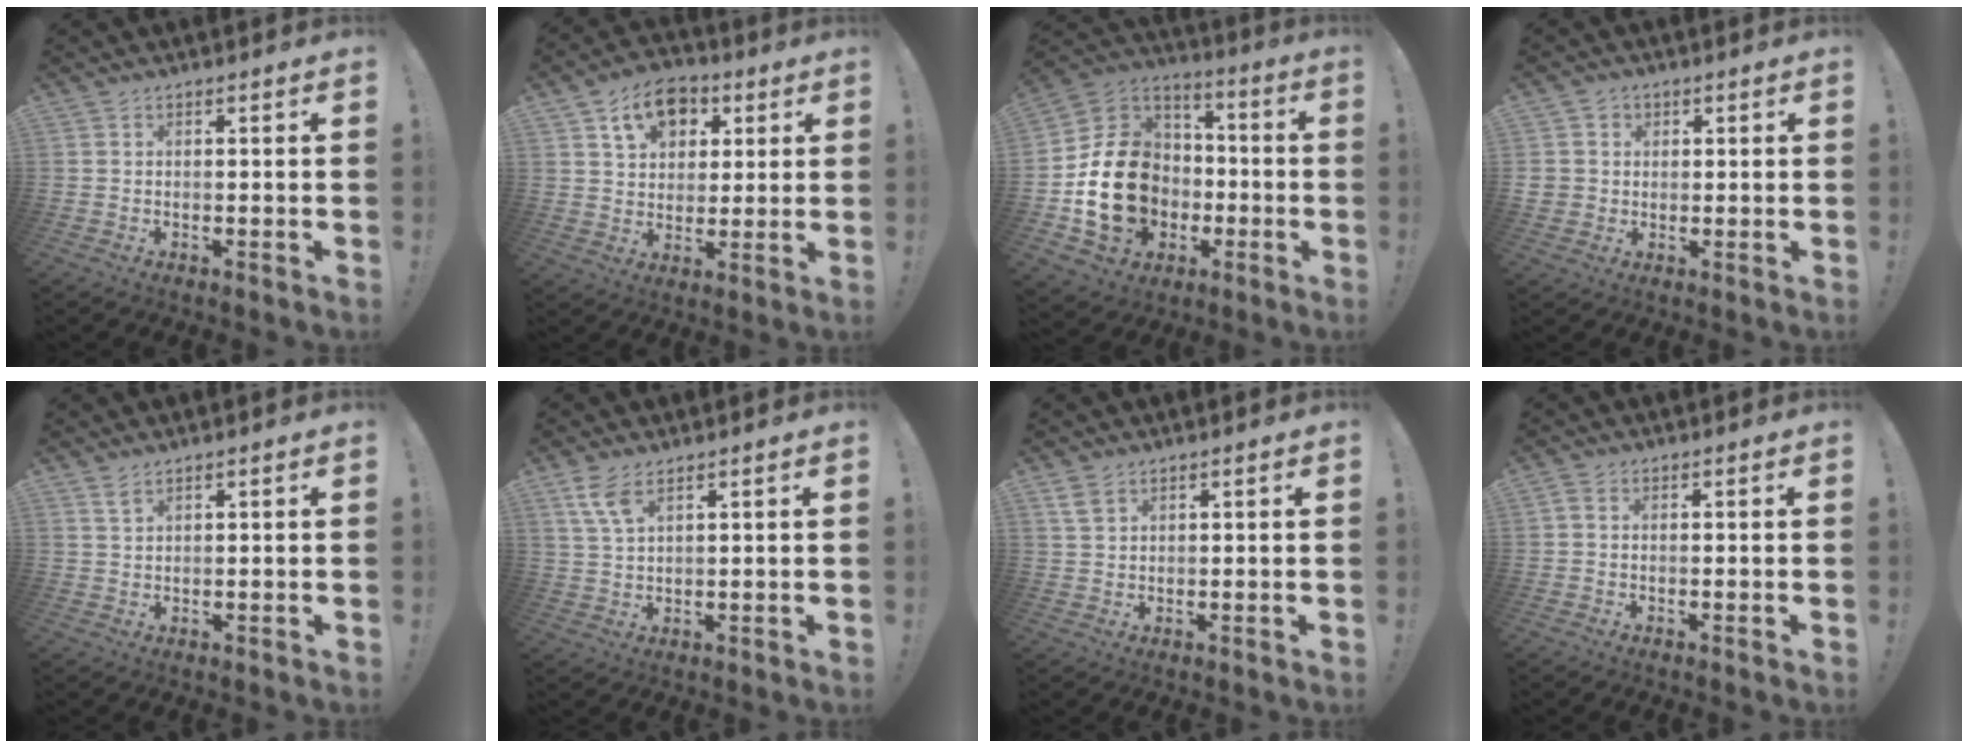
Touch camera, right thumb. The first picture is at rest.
{"total": 11.7, "force": [5.4, 8.7, 5.6], "torque": [-0.074, -0.015, 0.100]}
{"total": 21.6, "force": [-4.0, 17.5, 11.9], "torque": [-0.200, 0.033, -0.038]}
{"total": 4.6, "force": [0.8, 4.4, 0.8], "torque": [-0.024, -0.001, 0.016]}
{"total": 2.3, "force": [1.7, 0.9, 1.4], "torque": [-0.024, -0.008, 0.030]}
{"total": 6.0, "force": [3.6, 2.1, 4.4], "torque": [-0.085, -0.012, 0.066]}
{"total": 3.4, "force": [2.1, 1.7, 1.9], "torque": [-0.040, -0.005, 0.042]}
{"total": 1.1, "force": [-0.1, 0.8, 0.8], "torque": [-0.021, 0.005, -0.001]}